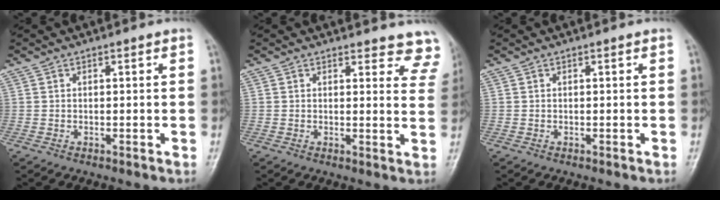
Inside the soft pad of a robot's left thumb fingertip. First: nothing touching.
{"total": 8.5, "force": [8.0, 2.7, 0.3], "torque": [0.052, -0.056, 0.050]}
{"total": 0.0}